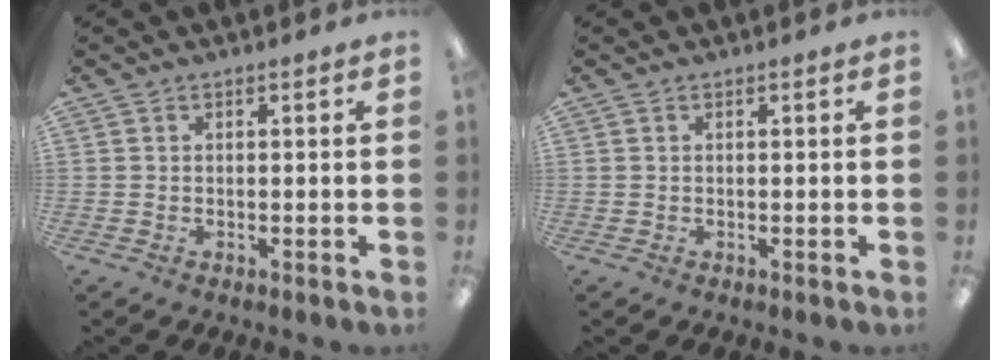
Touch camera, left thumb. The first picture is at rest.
{"total": 0.0}